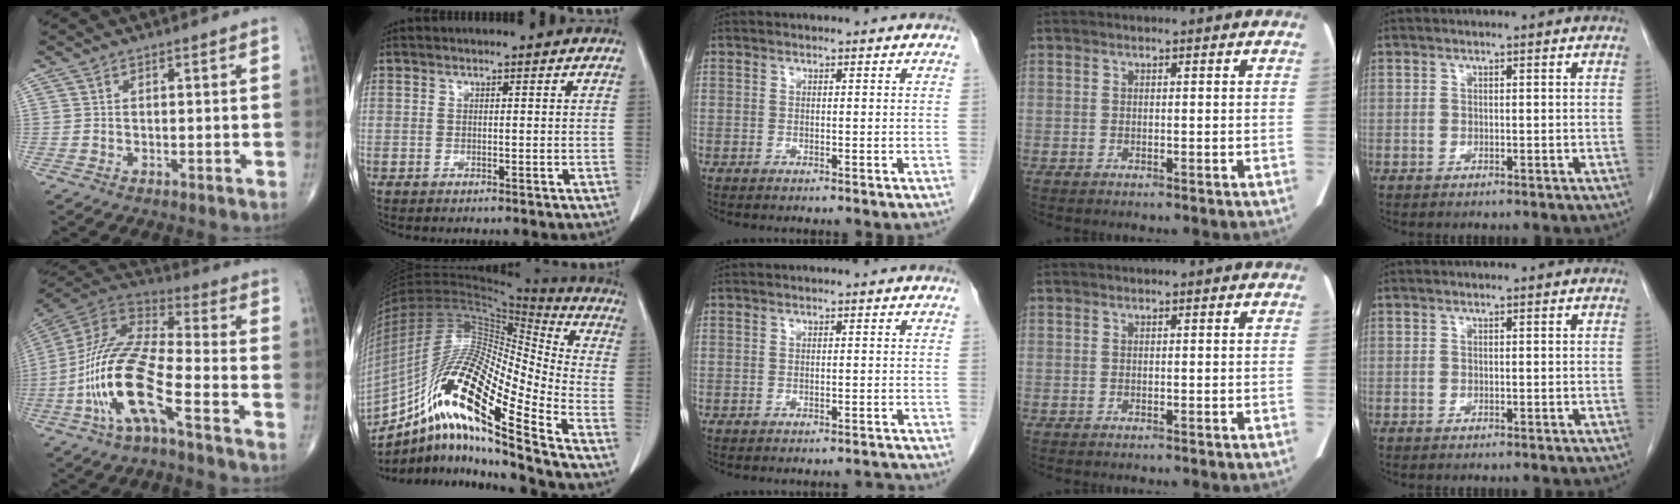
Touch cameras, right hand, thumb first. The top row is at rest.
{"thumb": {"total": 18.0, "force": [-7.2, 4.7, 15.8], "torque": [-0.345, 0.043, -0.143]}, "index": {"total": 22.4, "force": [-13.1, 2.5, 18.1], "torque": [-0.359, -0.007, -0.237]}, "middle": {"total": 1.2, "force": [-1.2, -0.1, 0.1], "torque": [0.001, -0.003, -0.013]}}